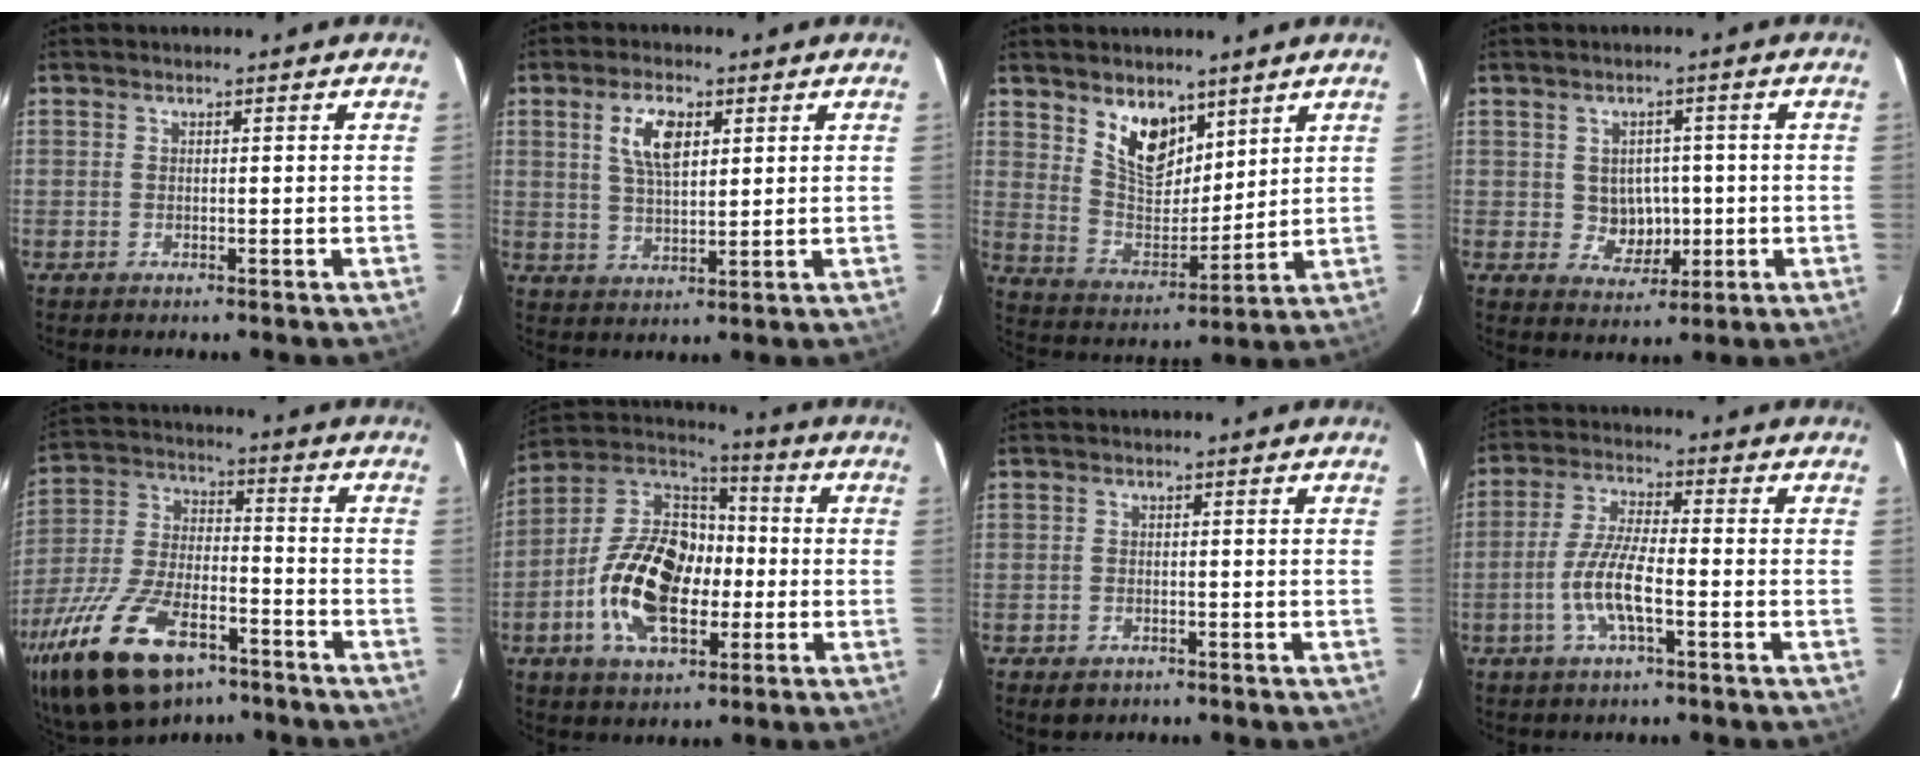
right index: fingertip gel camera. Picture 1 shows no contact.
{"total": 7.1, "force": [2.8, 3.2, 5.7], "torque": [-0.105, 0.008, 0.055]}
{"total": 10.8, "force": [6.8, 5.8, 5.9], "torque": [-0.100, -0.005, 0.136]}
{"total": 5.5, "force": [-0.1, 5.1, 2.2], "torque": [-0.043, 0.009, 0.011]}
{"total": 24.5, "force": [-15.1, 11.3, 15.6], "torque": [-0.324, -0.021, -0.255]}
{"total": 19.0, "force": [-4.2, 11.6, 14.5], "torque": [-0.294, 0.017, -0.075]}
{"total": 2.4, "force": [-1.5, 1.7, 0.8], "torque": [-0.018, -0.001, -0.019]}
{"total": 8.6, "force": [-3.0, 1.9, 7.8], "torque": [-0.162, 0.000, -0.060]}